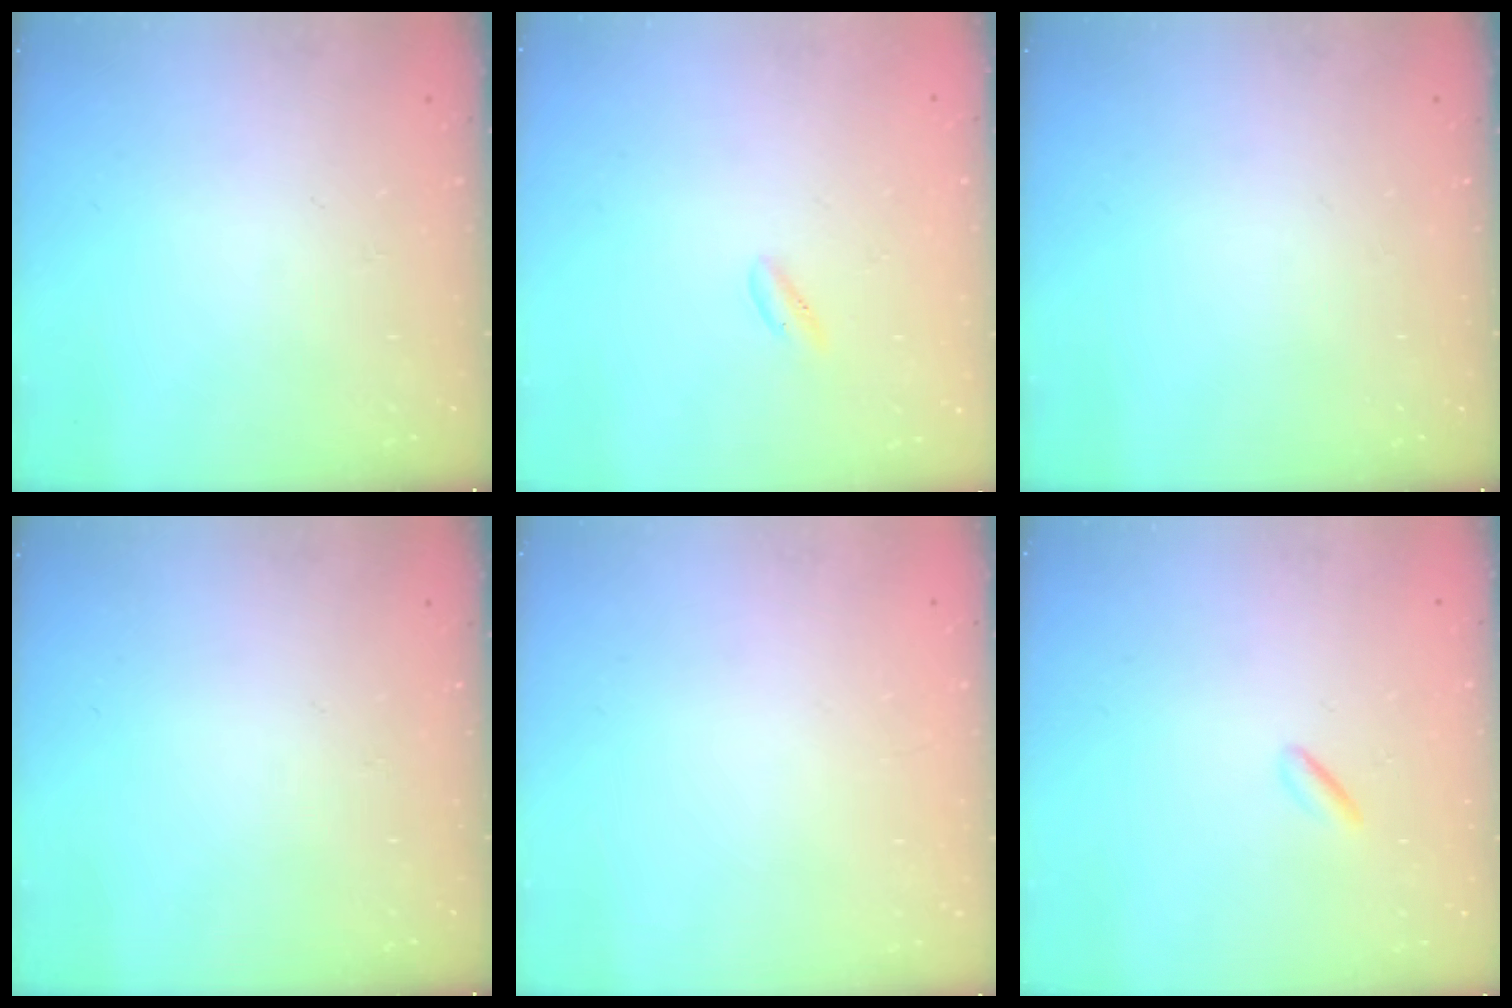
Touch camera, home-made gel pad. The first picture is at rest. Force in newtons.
{"total": 1.1, "press": 0.9, "slide": 0.5}
{"total": 0.0}
{"total": 0.0}
{"total": 2.2, "press": 2.2, "slide": 0.1}
{"total": 0.6, "press": 0.2, "slide": 0.5}